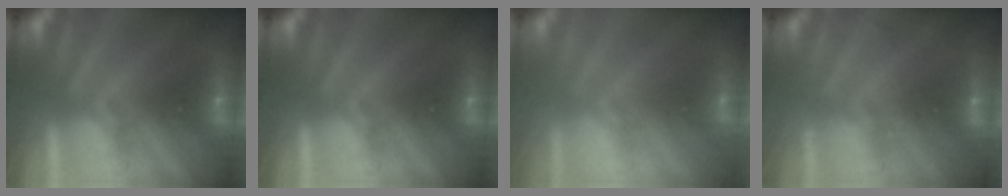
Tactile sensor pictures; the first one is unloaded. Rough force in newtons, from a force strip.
{"total": 0.0}
{"total": 2.5}
{"total": 1.9}